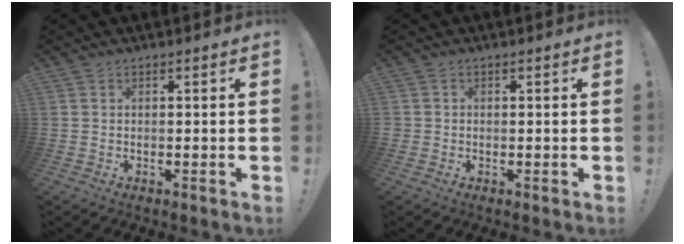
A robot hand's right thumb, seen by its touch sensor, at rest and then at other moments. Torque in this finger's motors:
{"motor_torque": [-0.09, 0.20, -0.17, -0.15, 0.07]}